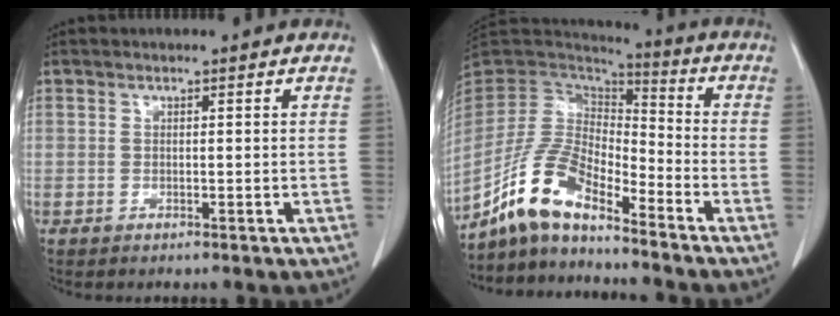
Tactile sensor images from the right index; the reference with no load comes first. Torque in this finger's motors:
{"motor_torque": [0.33, -0.42, 0.00, -0.11]}